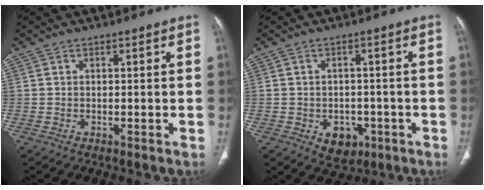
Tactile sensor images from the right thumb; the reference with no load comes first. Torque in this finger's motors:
{"motor_torque": [0.84, 0.66, 0.72, -0.47, -0.01]}